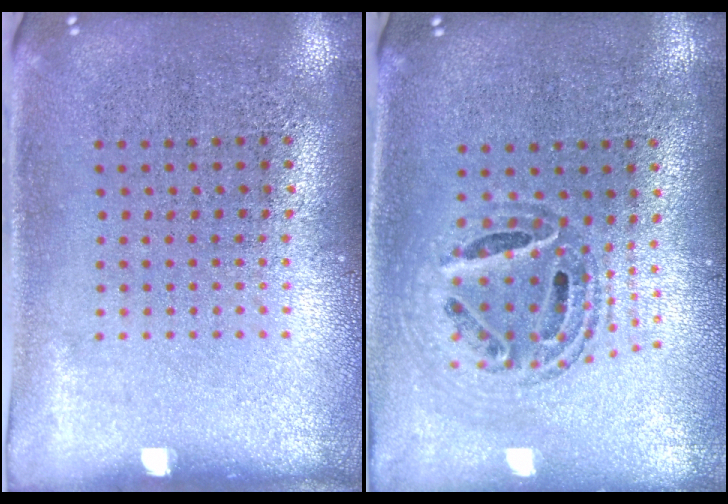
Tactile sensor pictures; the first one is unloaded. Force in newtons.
{"total": 0.9, "press": 0.8, "slide": 0.2}